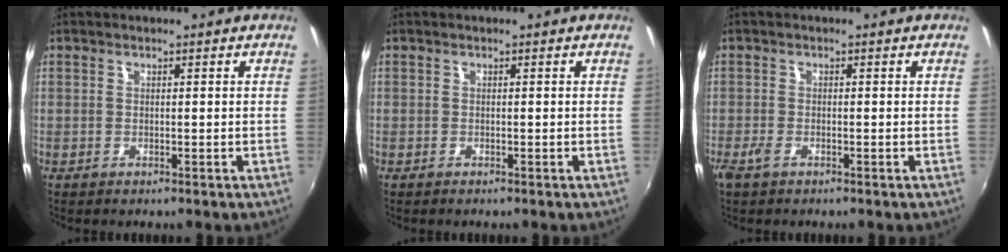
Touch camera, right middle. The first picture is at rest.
{"total": 0.0}
{"total": 2.0, "force": [-1.4, 0.8, 1.3], "torque": [-0.029, -0.005, -0.028]}